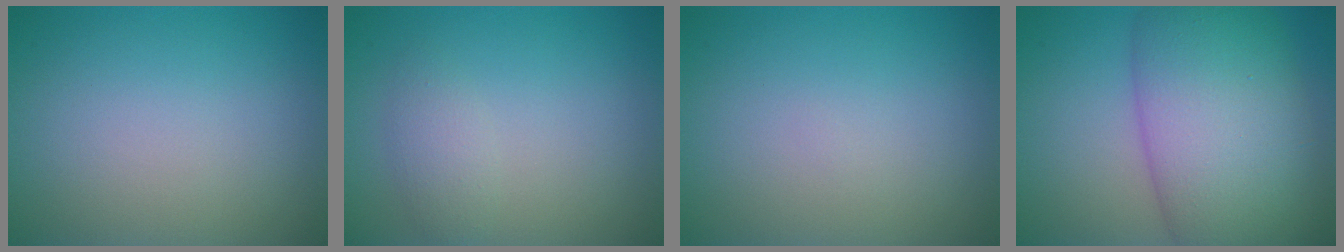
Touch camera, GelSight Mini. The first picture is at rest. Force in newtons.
{"total": 1.6, "press": 1.6, "slide": 0.1}
{"total": 0.0}
{"total": 12.1, "press": 12.1, "slide": 0.5}